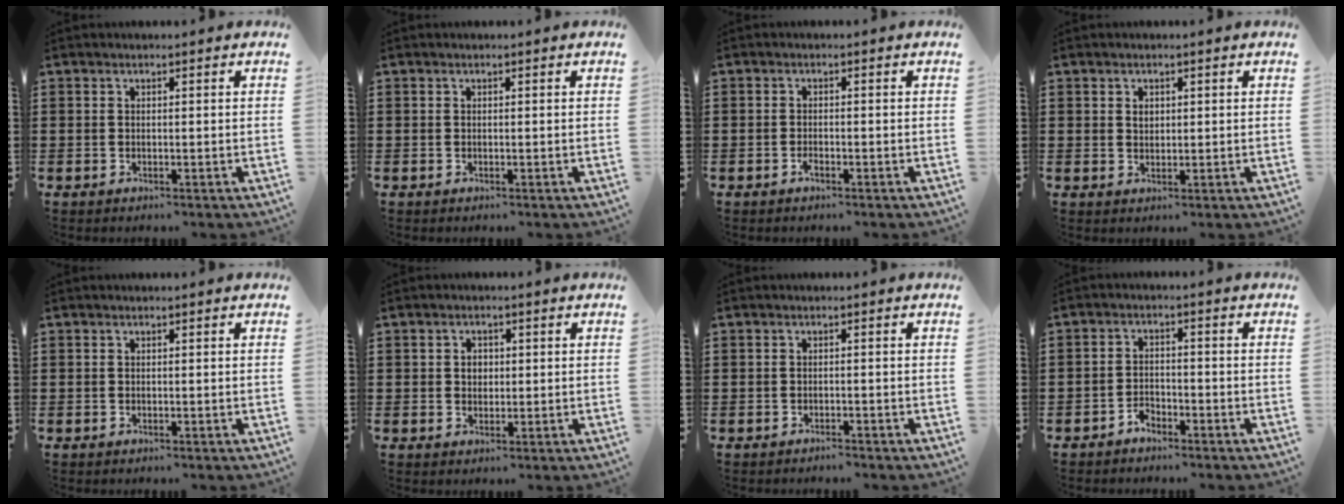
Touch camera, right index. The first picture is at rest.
{"total": 0.0}
{"total": 1.2, "force": [-0.9, 0.3, 0.7], "torque": [-0.015, -0.005, -0.017]}
{"total": 1.3, "force": [0.5, 1.0, 0.7], "torque": [-0.017, 0.005, 0.010]}
{"total": 0.0}
{"total": 1.8, "force": [0.3, 1.4, 1.1], "torque": [-0.024, 0.009, 0.005]}
{"total": 0.9, "force": [-0.9, 0.0, 0.1], "torque": [-0.004, 0.001, -0.019]}
{"total": 2.3, "force": [-2.1, 0.9, 0.3], "torque": [-0.012, 0.004, -0.045]}